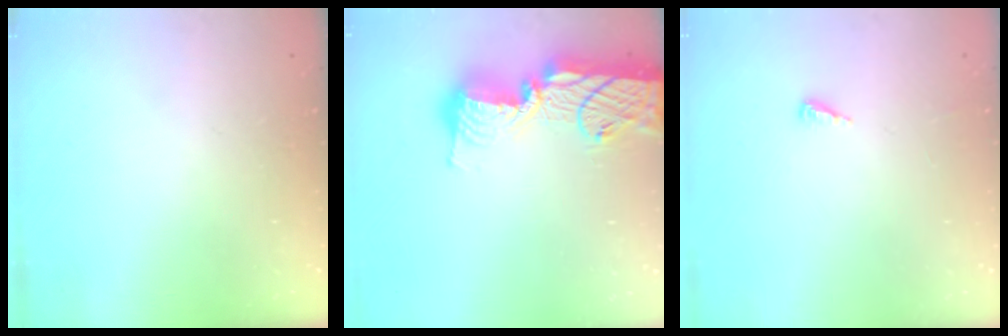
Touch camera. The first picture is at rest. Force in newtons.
{"total": 17.5, "press": 17.4, "slide": 1.3}
{"total": 2.8, "press": 2.8, "slide": 0.2}